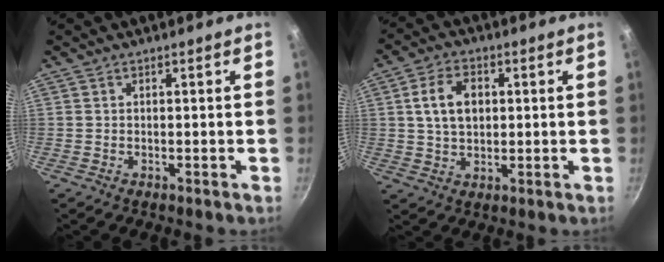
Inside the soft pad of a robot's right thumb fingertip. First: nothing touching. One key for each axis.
{"total": 8.1, "fx": 1.4, "fy": 5.5, "fz": 5.8, "tx": -0.090, "ty": 0.006, "tz": 0.023}